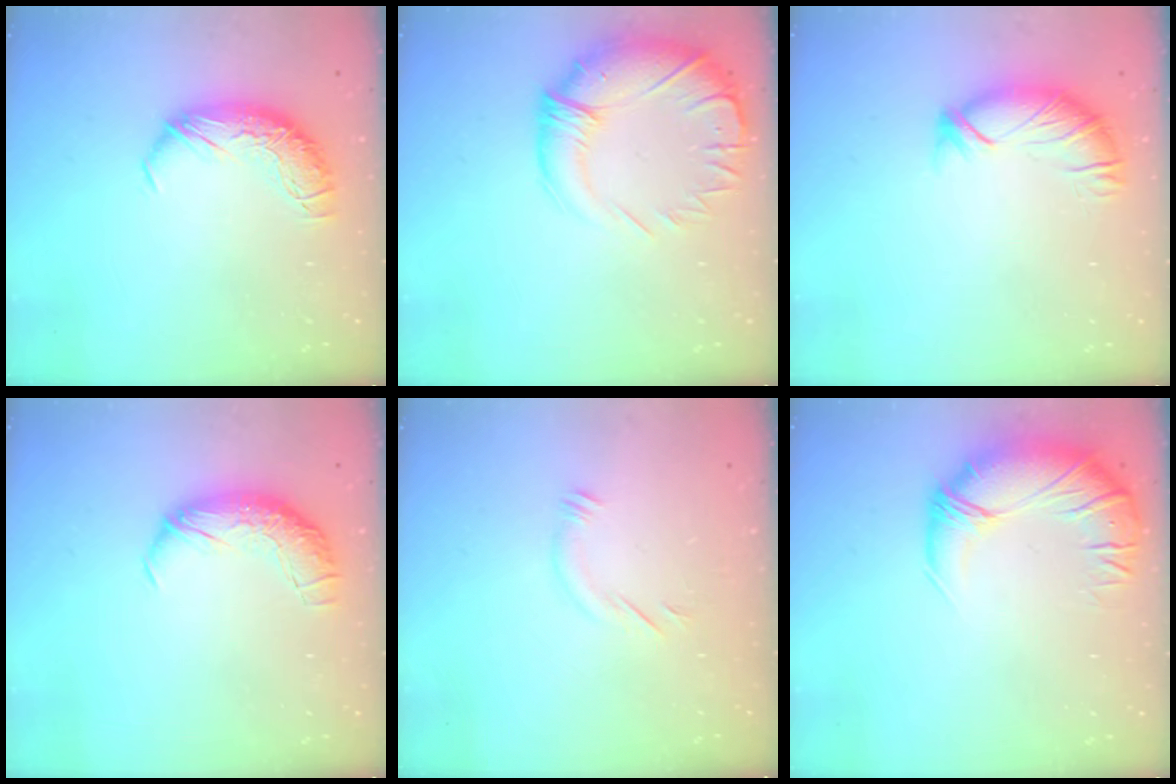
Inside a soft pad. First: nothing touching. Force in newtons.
{"total": 4.1, "press": 2.2, "slide": 3.4}
{"total": 2.9, "press": 2.8, "slide": 0.9}
{"total": 2.5, "press": 1.3, "slide": 2.2}
{"total": 5.4, "press": 5.3, "slide": 1.2}
{"total": 3.2, "press": 0.8, "slide": 3.2}